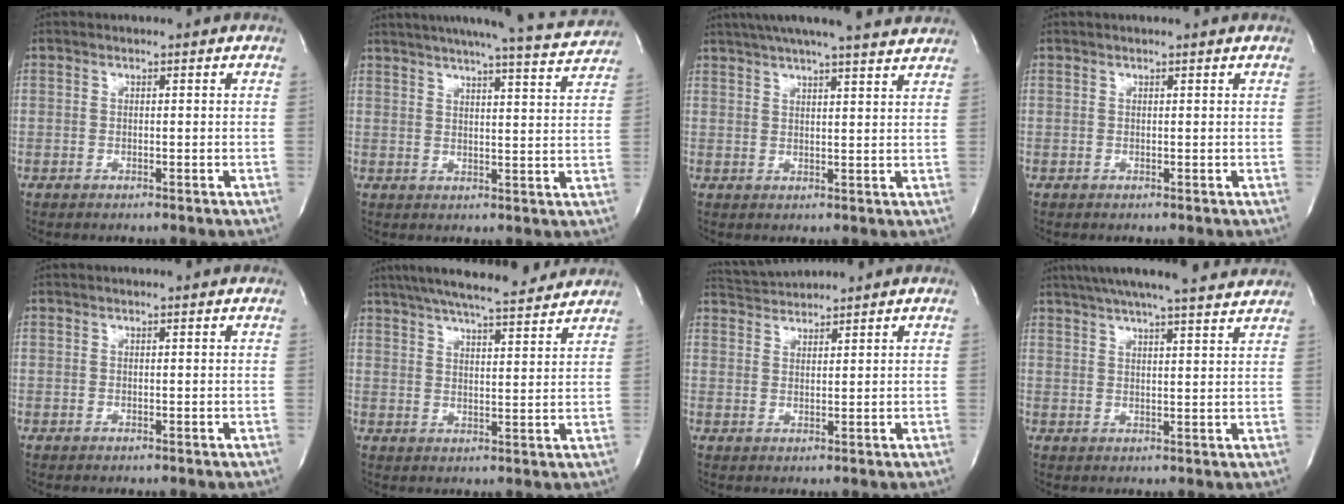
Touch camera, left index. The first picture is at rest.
{"total": 18.8, "force": [17.4, 1.0, 6.9], "torque": [-0.108, -0.020, 0.210]}
{"total": 18.6, "force": [16.7, 1.4, 8.1], "torque": [-0.133, 0.021, 0.215]}
{"total": 1.4, "force": [1.2, 0.2, 0.5], "torque": [-0.009, 0.011, 0.010]}
{"total": 1.0, "force": [0.9, 0.2, 0.4], "torque": [-0.008, 0.011, 0.008]}
{"total": 17.6, "force": [15.4, 2.5, 8.3], "torque": [-0.142, 0.026, 0.216]}
{"total": 3.6, "force": [3.6, -0.1, -0.4], "torque": [-0.004, 0.016, 0.070]}
{"total": 19.1, "force": [17.0, 1.8, 8.5], "torque": [-0.141, 0.026, 0.224]}